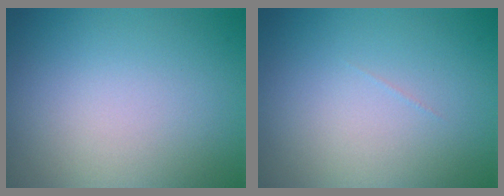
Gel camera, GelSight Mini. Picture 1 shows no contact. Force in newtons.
{"total": 0.0}